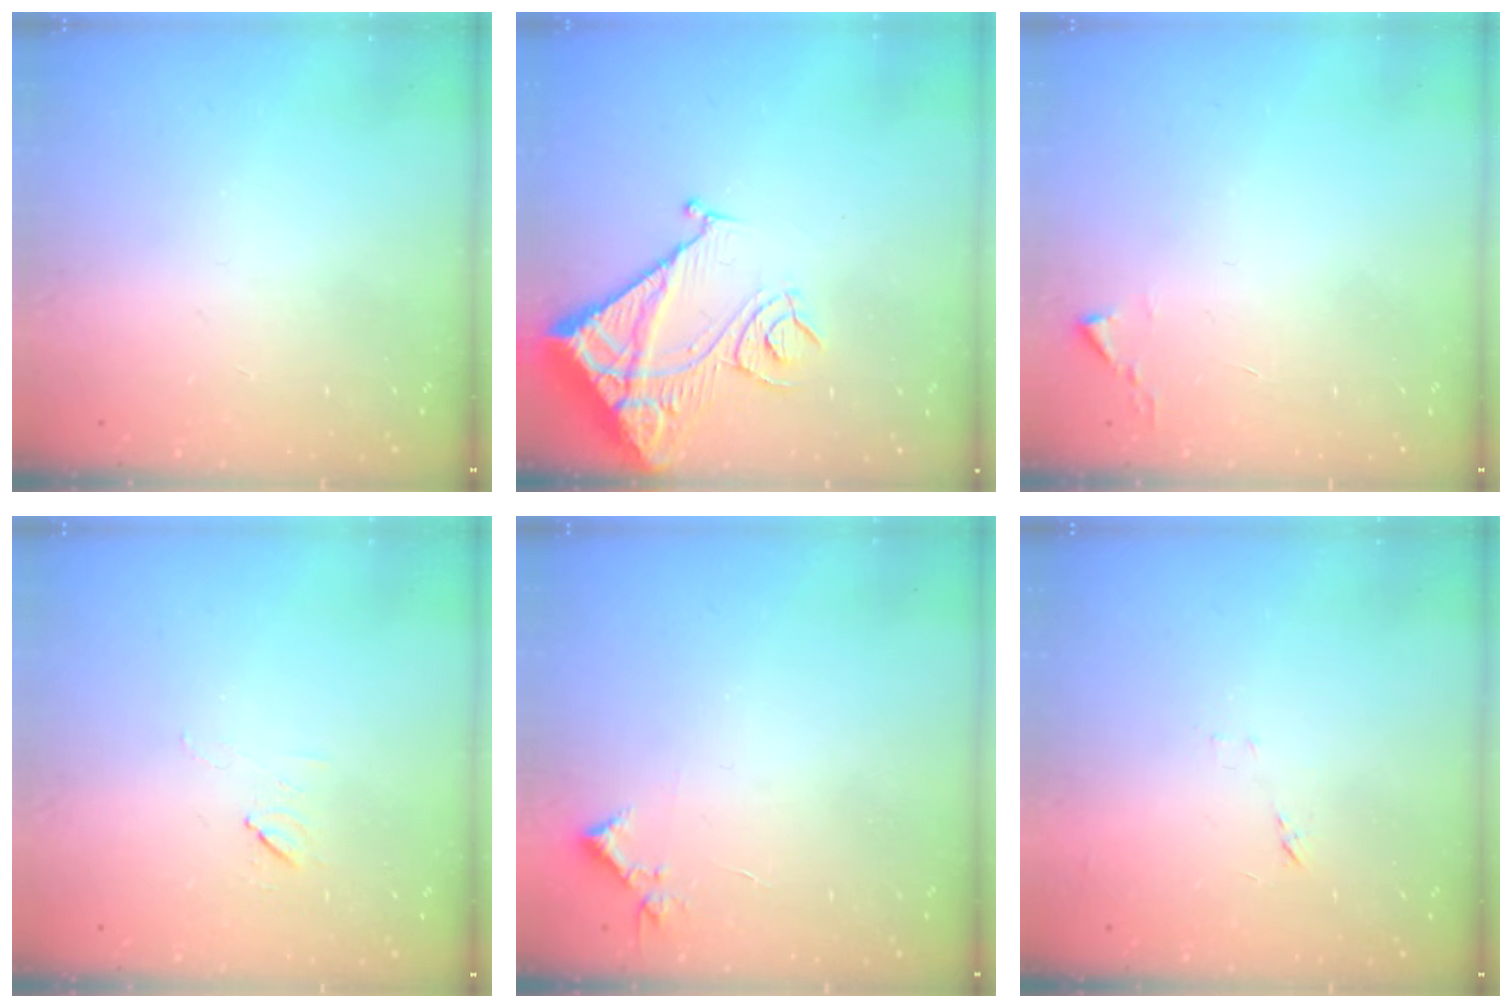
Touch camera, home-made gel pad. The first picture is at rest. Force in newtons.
{"total": 13.7, "press": 13.6, "slide": 1.6}
{"total": 2.4, "press": 2.4, "slide": 0.3}
{"total": 5.4, "press": 5.3, "slide": 1.0}
{"total": 4.4, "press": 4.4, "slide": 0.5}
{"total": 6.0, "press": 6.0, "slide": 0.5}